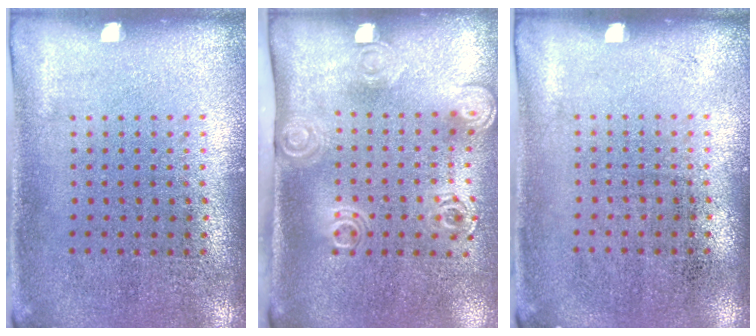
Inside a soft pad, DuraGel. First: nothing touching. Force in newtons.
{"total": 2.0, "press": 1.4, "slide": 1.4}
{"total": 0.0}